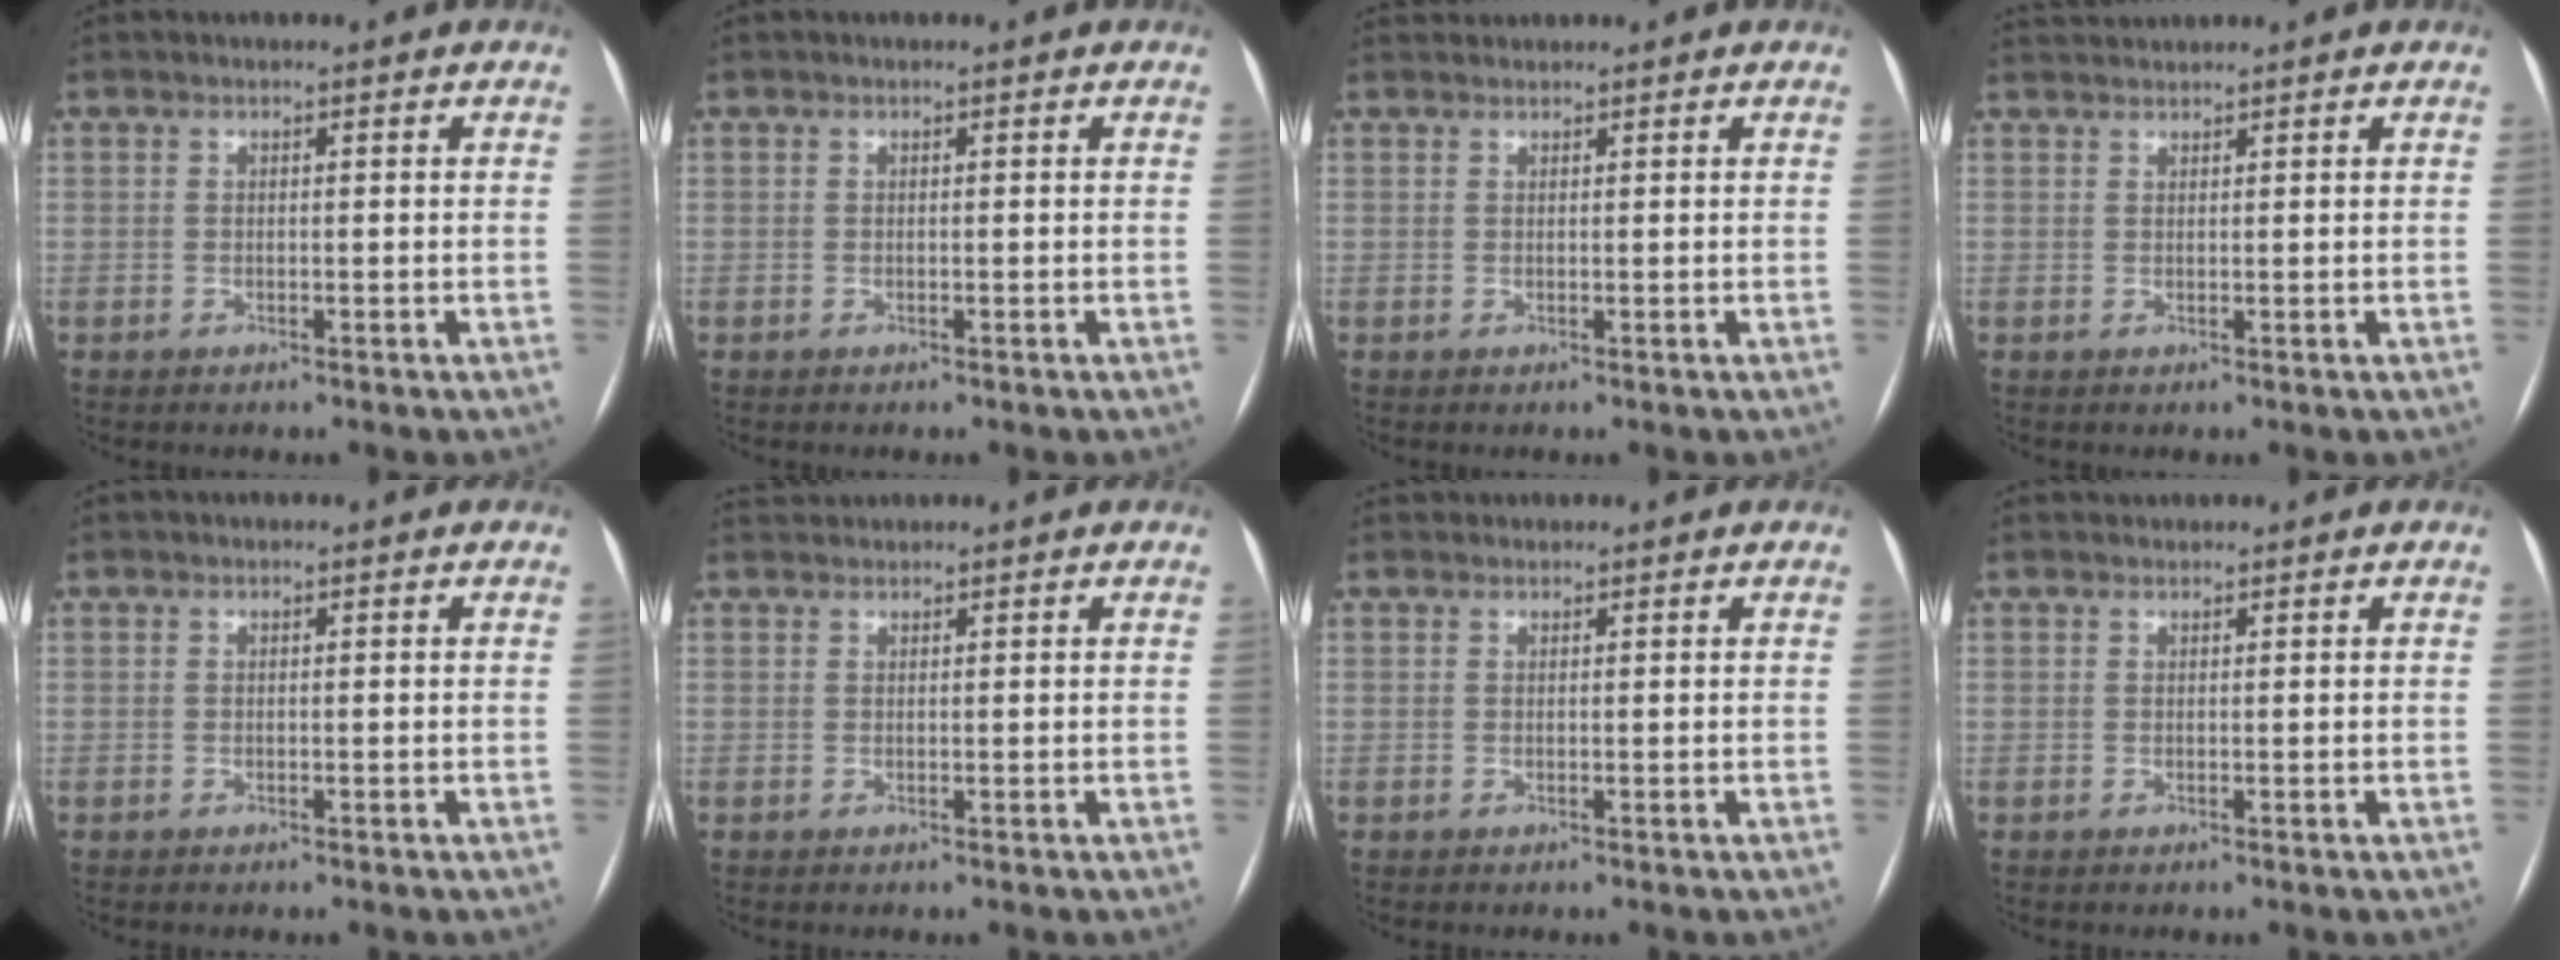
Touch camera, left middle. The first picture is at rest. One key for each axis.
{"total": 0.0}
{"total": 1.2, "fx": 1.2, "fy": 0.2, "fz": -0.2, "tx": -0.003, "ty": 0.019, "tz": 0.025}
{"total": 1.9, "fx": 1.8, "fy": -0.4, "fz": -0.2, "tx": -0.001, "ty": 0.016, "tz": 0.043}
{"total": 0.0}
{"total": 1.3, "fx": 1.2, "fy": 0.0, "fz": -0.3, "tx": -0.004, "ty": 0.016, "tz": 0.029}
{"total": 0.8, "fx": 0.7, "fy": 0.3, "fz": -0.1, "tx": 0.000, "ty": 0.016, "tz": 0.013}
{"total": 0.7, "fx": 0.7, "fy": 0.1, "fz": -0.2, "tx": -0.002, "ty": 0.014, "tz": 0.015}